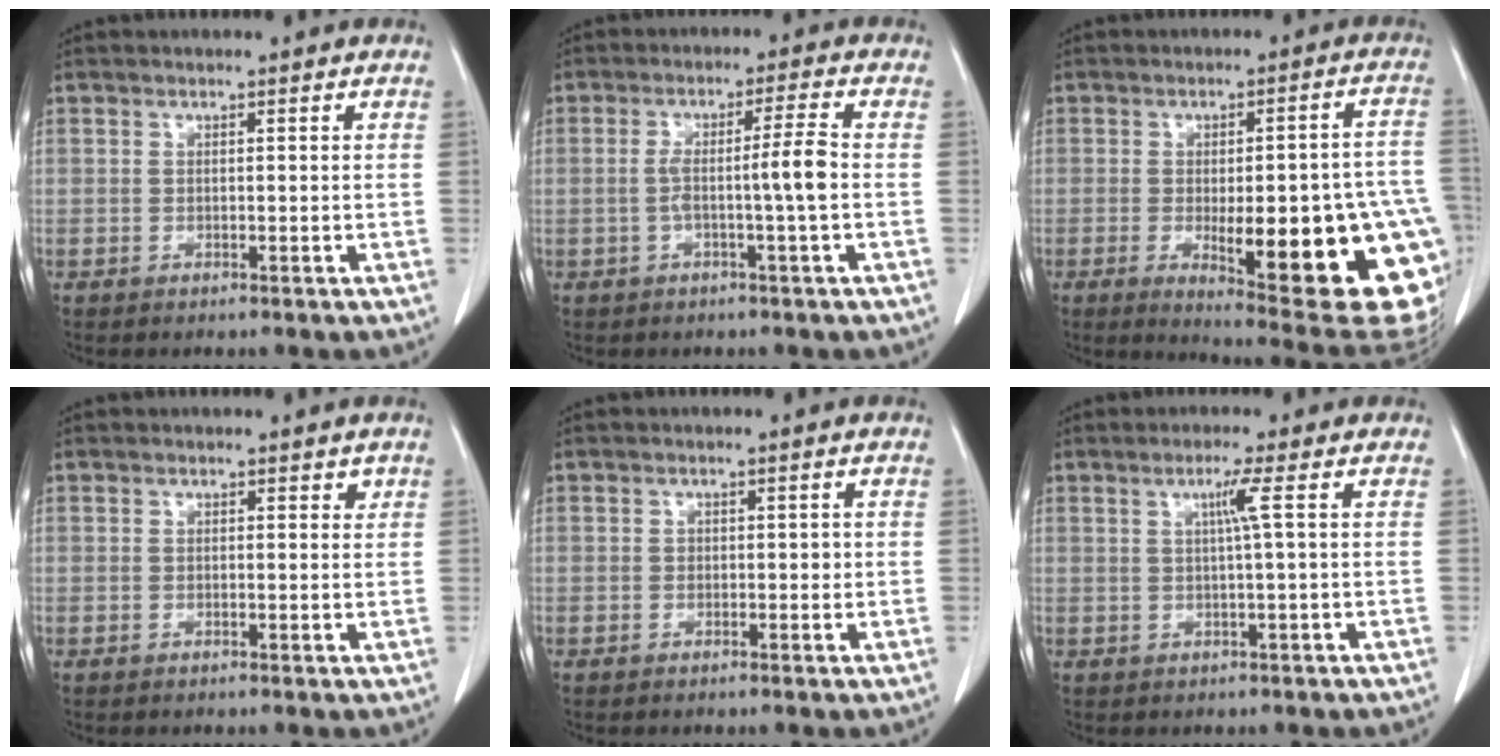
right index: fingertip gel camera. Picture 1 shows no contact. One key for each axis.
{"total": 5.4, "fx": -0.9, "fy": -0.9, "fz": 5.2, "tx": -0.091, "ty": 0.011, "tz": -0.015}
{"total": 23.6, "fx": -6.6, "fy": 4.9, "fz": 22.0, "tx": -0.182, "ty": 0.003, "tz": -0.064}
{"total": 1.1, "fx": 0.8, "fy": 0.6, "fz": 0.4, "tx": 0.003, "ty": -0.005, "tz": 0.006}
{"total": 1.2, "fx": 0.0, "fy": 0.9, "fz": 0.8, "tx": -0.010, "ty": 0.005, "tz": 0.000}
{"total": 2.9, "fx": 0.8, "fy": -0.9, "fz": 2.6, "tx": -0.050, "ty": -0.001, "tz": 0.015}